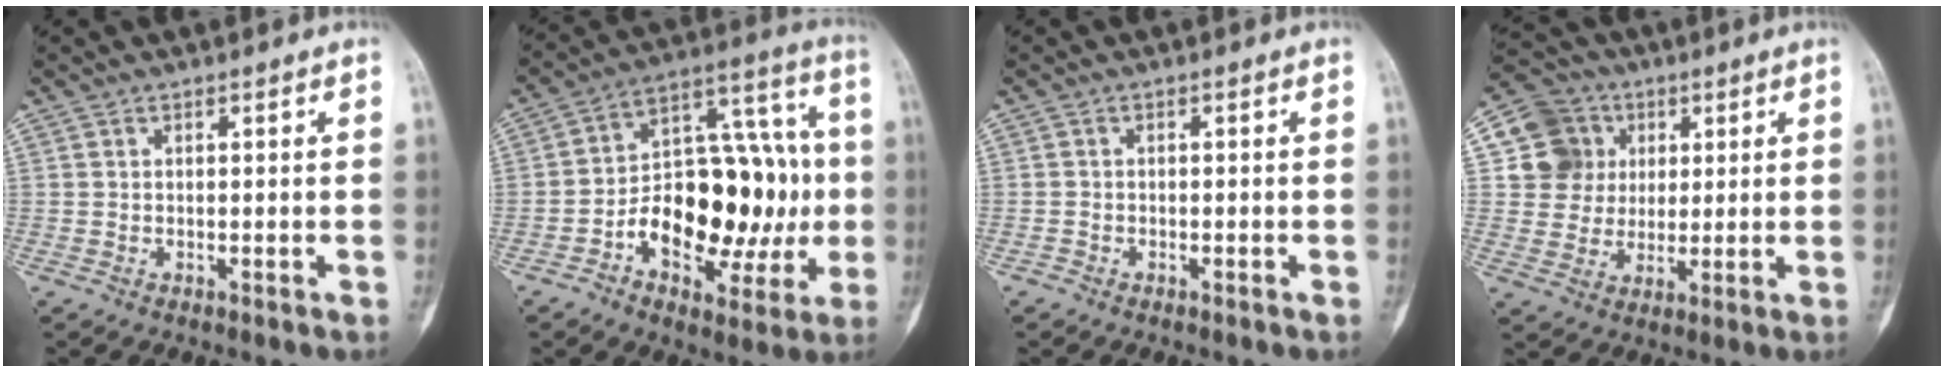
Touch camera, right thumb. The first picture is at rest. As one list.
[{"total": 23.0, "force": [-3.7, 13.3, 18.5], "torque": [-0.241, 0.053, -0.049]}, {"total": 0.6, "force": [-0.6, 0.3, 0.0], "torque": [-0.003, 0.001, -0.016]}, {"total": 10.6, "force": [2.8, 10.0, 2.0], "torque": [0.002, 0.000, 0.048]}]